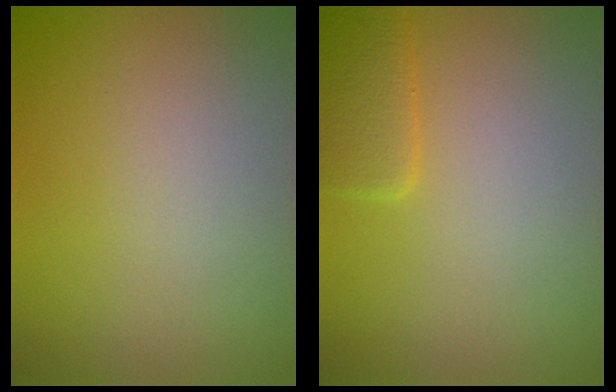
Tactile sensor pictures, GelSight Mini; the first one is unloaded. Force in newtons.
{"total": 2.7, "press": 2.7, "slide": 0.1}